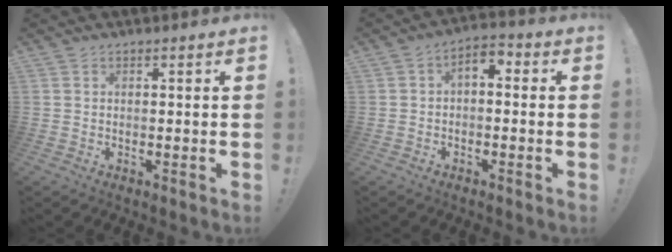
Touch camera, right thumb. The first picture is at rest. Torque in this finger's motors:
{"motor_torque": [0.62, 0.87, 0.65, -0.11, -0.04]}